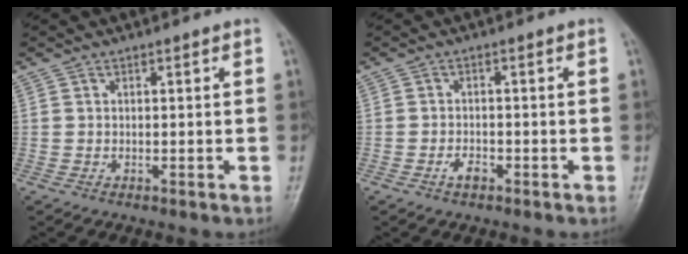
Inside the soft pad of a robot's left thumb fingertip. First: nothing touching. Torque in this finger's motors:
{"motor_torque": [-0.10, 0.13, 0.31, 0.14, 0.00]}